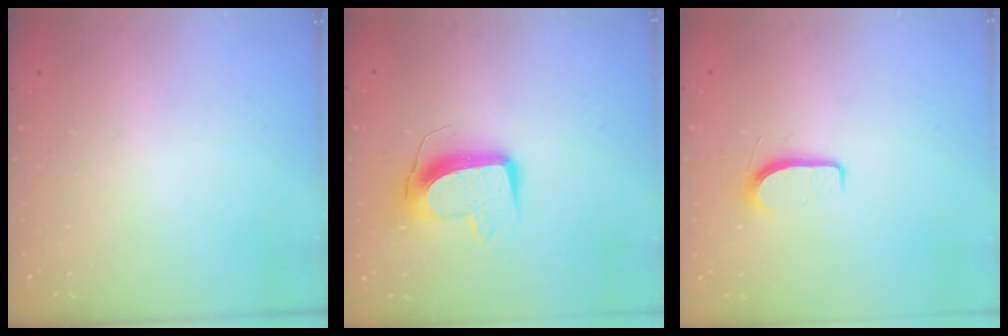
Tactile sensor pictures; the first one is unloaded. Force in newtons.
{"total": 10.1, "press": 10.1, "slide": 0.4}
{"total": 6.1, "press": 6.0, "slide": 0.7}